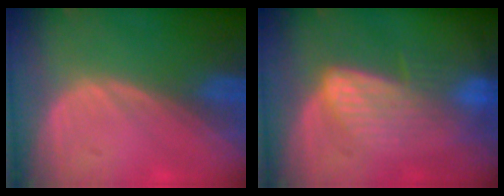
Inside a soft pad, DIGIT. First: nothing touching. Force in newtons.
{"total": 6.6, "press": 6.5, "slide": 1.4}